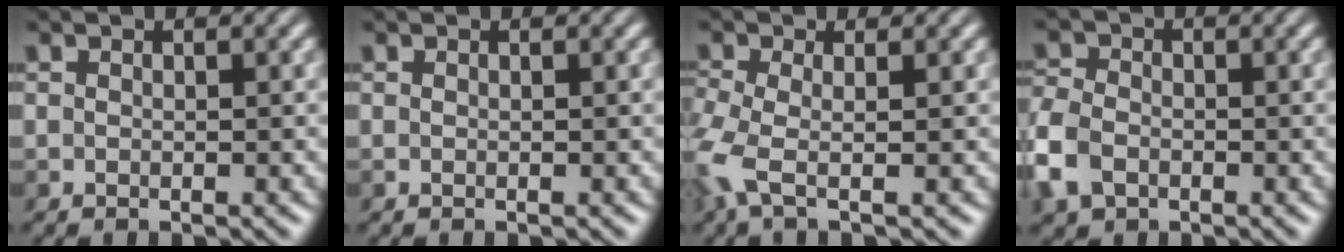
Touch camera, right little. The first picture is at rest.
{"total": 0.0}
{"total": 4.0, "force": [-1.2, 1.7, 3.4], "torque": [-0.101, 0.003, -0.031]}
{"total": 5.5, "force": [-2.5, 3.8, 3.2], "torque": [-0.092, -0.005, -0.058]}